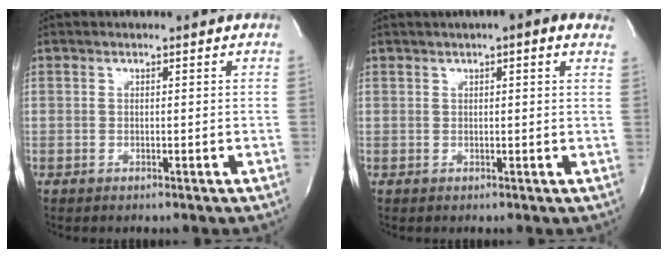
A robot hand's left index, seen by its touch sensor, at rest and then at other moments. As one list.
[{"total": 5.3, "force": [3.2, 0.8, 4.1], "torque": [-0.051, 0.025, 0.038]}]